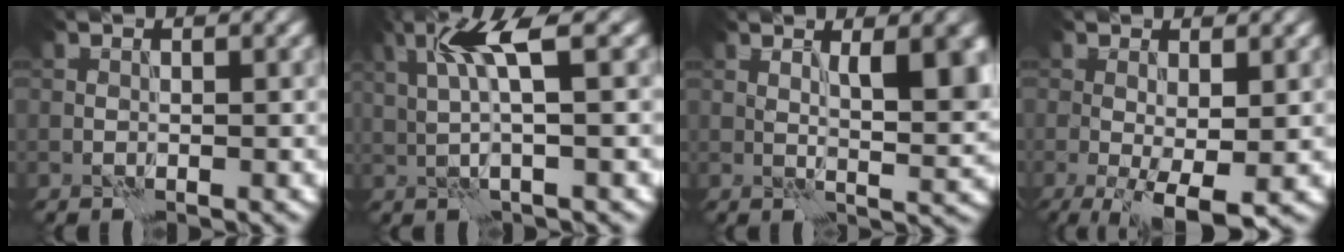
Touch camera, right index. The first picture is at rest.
{"total": 4.7, "force": [1.5, 0.6, 4.4], "torque": [-0.091, 0.005, 0.031]}
{"total": 5.9, "force": [1.7, 1.7, 5.4], "torque": [-0.074, -0.001, 0.031]}
{"total": 5.5, "force": [-1.6, 1.7, 5.0], "torque": [-0.093, -0.013, -0.022]}